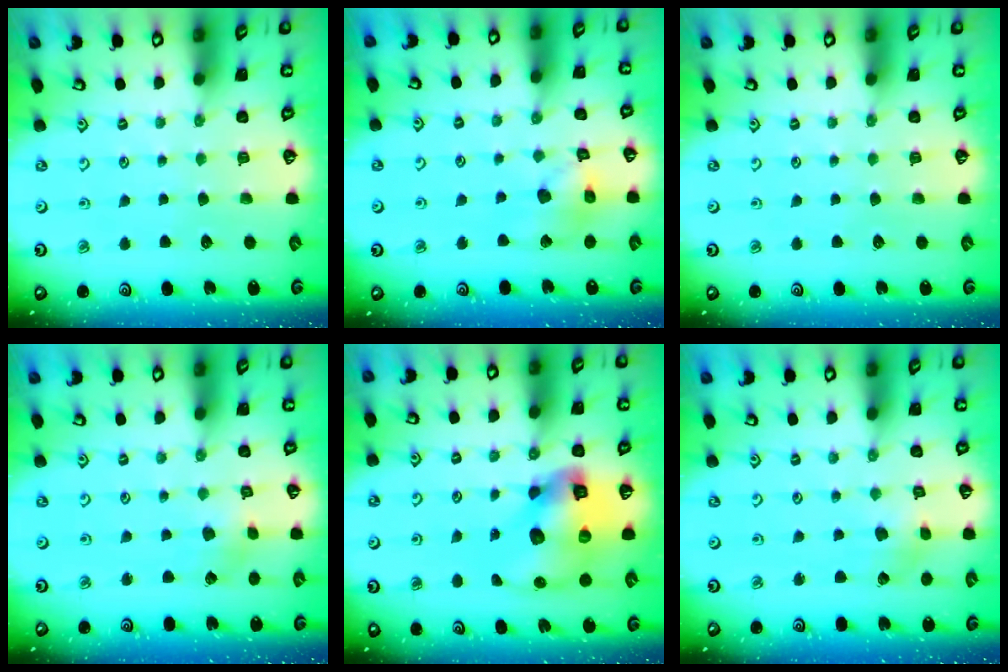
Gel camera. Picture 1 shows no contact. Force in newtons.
{"total": 12.9, "press": 12.8, "slide": 1.8}
{"total": 0.0}
{"total": 2.7, "press": 2.6, "slide": 0.3}
{"total": 15.0, "press": 14.8, "slide": 2.3}
{"total": 2.3, "press": 2.3, "slide": 0.3}